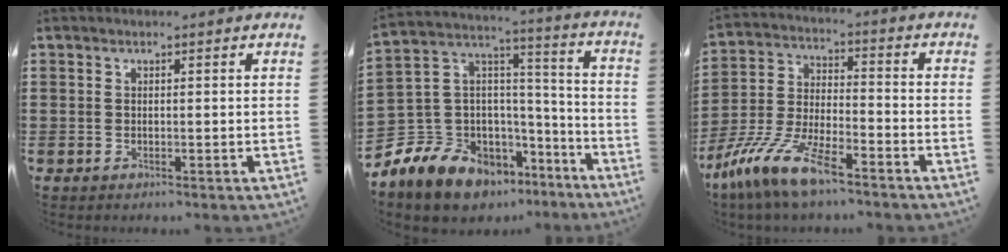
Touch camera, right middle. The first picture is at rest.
{"total": 10.5, "force": [-8.0, 6.6, 1.8], "torque": [-0.096, -0.010, -0.160]}
{"total": 11.3, "force": [-8.6, 2.2, 7.0], "torque": [-0.162, 0.008, -0.174]}